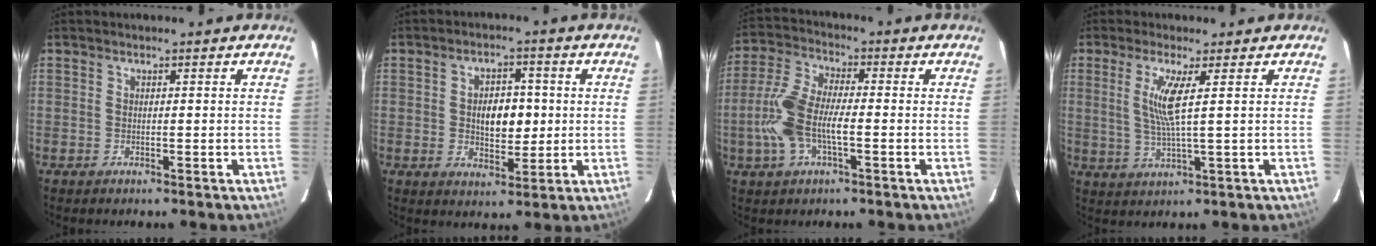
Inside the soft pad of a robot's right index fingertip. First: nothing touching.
{"total": 7.2, "force": [0.2, 4.4, 5.7], "torque": [-0.097, 0.008, 0.009]}
{"total": 11.1, "force": [-2.5, 4.3, 9.9], "torque": [-0.221, 0.005, -0.051]}
{"total": 5.7, "force": [1.6, -0.4, 5.5], "torque": [-0.109, -0.009, 0.033]}